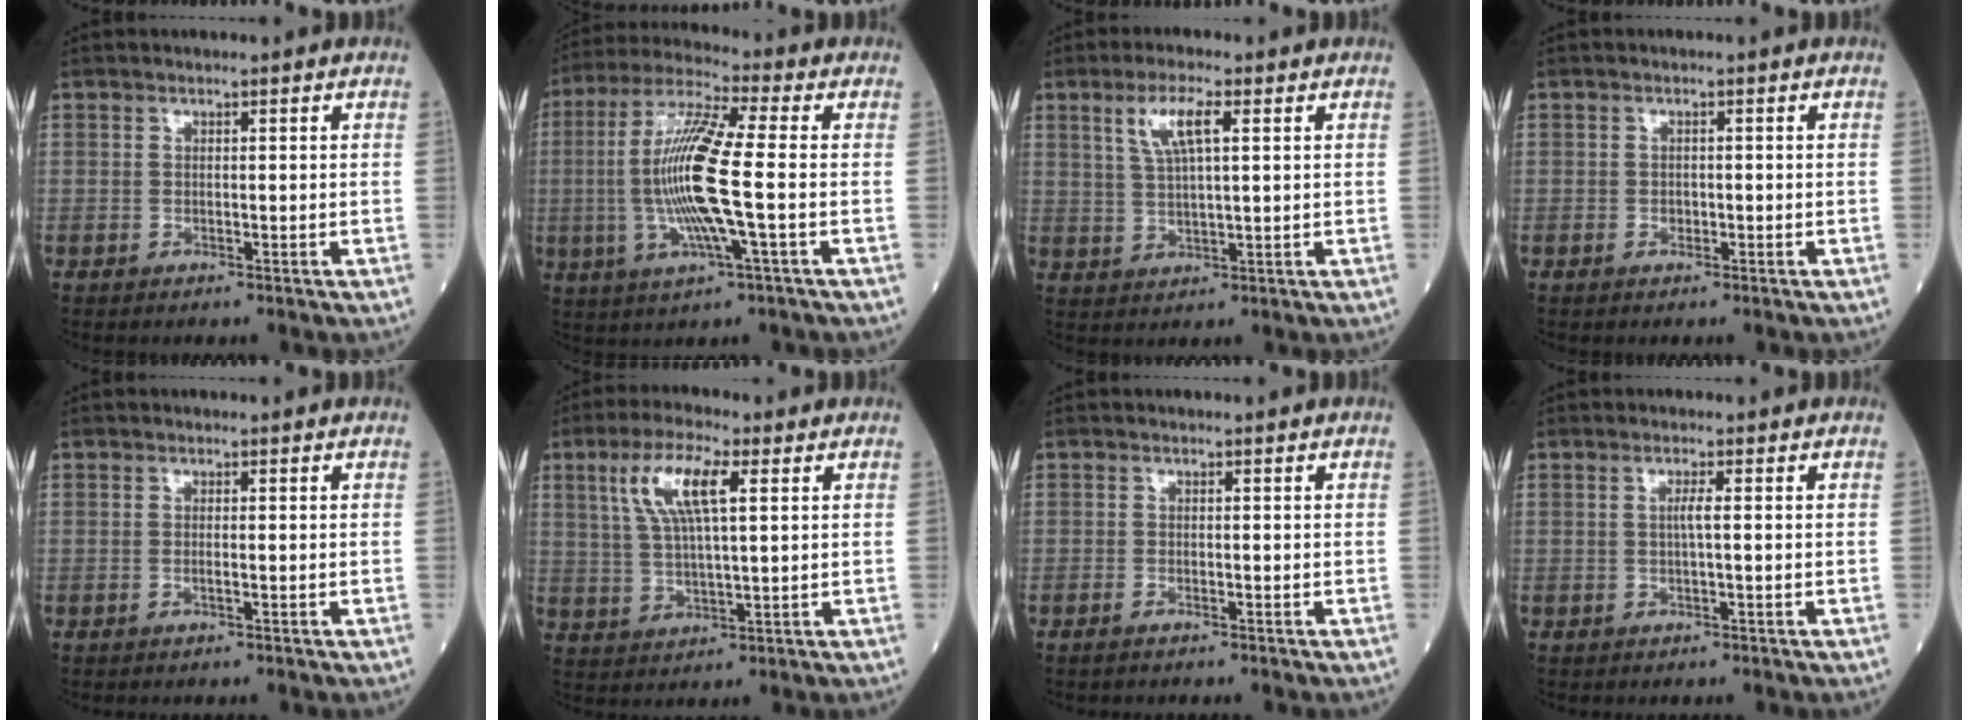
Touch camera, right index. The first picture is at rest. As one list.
[{"total": 13.7, "force": [-1.4, 0.6, 13.6], "torque": [-0.278, 0.000, -0.034]}, {"total": 6.0, "force": [2.5, 1.2, 5.4], "torque": [-0.110, 0.008, 0.051]}, {"total": 0.6, "force": [-0.2, 0.5, 0.3], "torque": [-0.006, 0.001, -0.004]}, {"total": 0.6, "force": [-0.2, -0.2, 0.6], "torque": [-0.013, 0.000, -0.004]}, {"total": 9.2, "force": [3.5, 2.0, 8.3], "torque": [-0.173, 0.014, 0.068]}, {"total": 0.8, "force": [-0.6, 0.2, 0.4], "torque": [-0.010, -0.001, -0.010]}, {"total": 1.5, "force": [0.1, -0.1, 1.5], "torque": [-0.030, 0.001, 0.000]}]